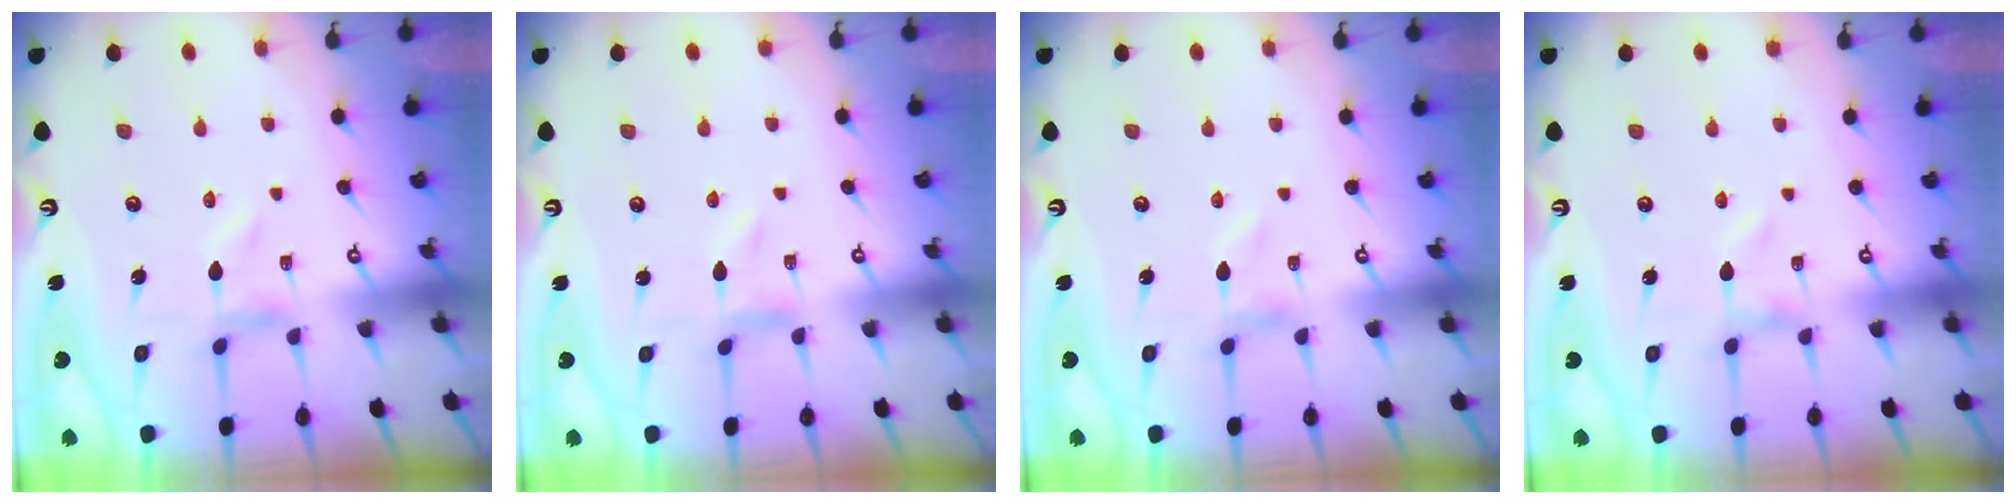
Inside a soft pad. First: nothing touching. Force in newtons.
{"total": 0.0}
{"total": 0.0}
{"total": 0.0}